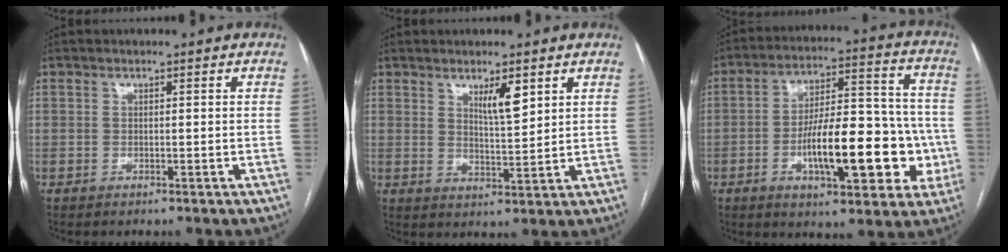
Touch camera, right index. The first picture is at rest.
{"total": 4.5, "force": [2.6, 0.8, 3.7], "torque": [-0.065, -0.006, 0.048]}
{"total": 18.1, "force": [-4.8, 6.2, 16.3], "torque": [-0.243, 0.029, -0.067]}